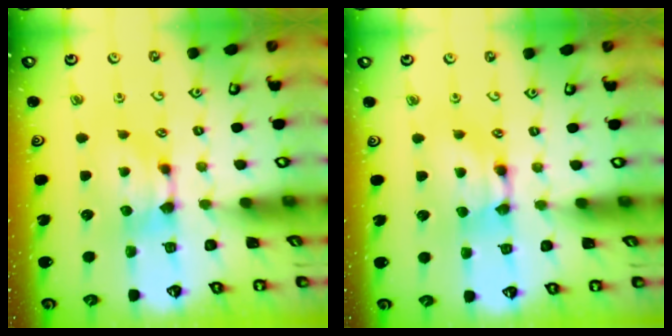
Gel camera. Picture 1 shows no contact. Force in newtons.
{"total": 1.9, "press": 1.9, "slide": 0.1}